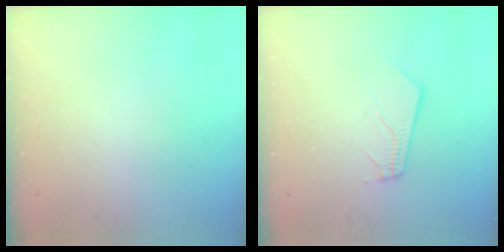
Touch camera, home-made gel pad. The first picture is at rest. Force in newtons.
{"total": 4.5, "press": 4.5, "slide": 0.5}